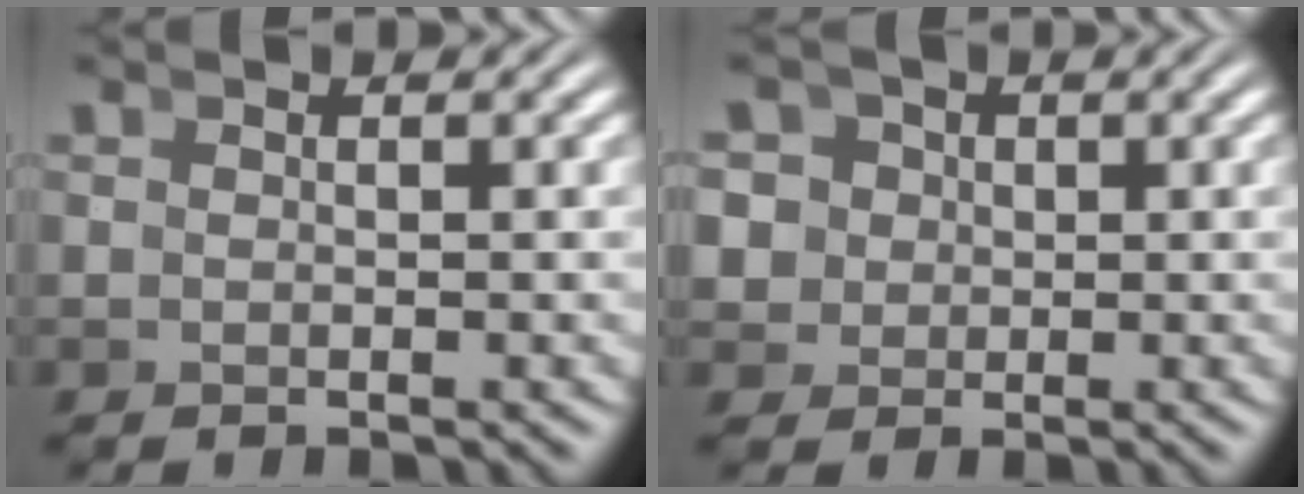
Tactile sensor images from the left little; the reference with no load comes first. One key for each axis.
{"total": 6.9, "fx": 0.4, "fy": 6.3, "fz": 2.6, "tx": -0.064, "ty": -0.011, "tz": 0.002}